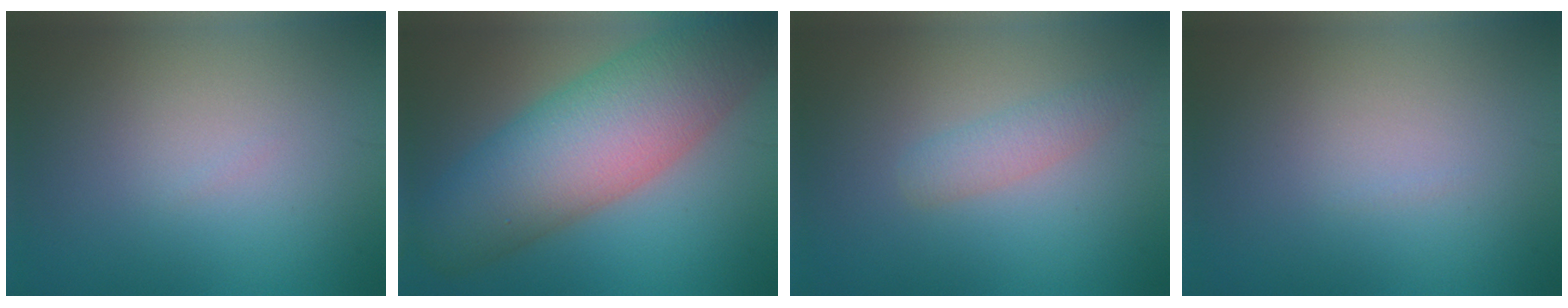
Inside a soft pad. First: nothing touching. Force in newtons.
{"total": 11.6, "press": 11.6, "slide": 0.3}
{"total": 1.9, "press": 1.9, "slide": 0.1}
{"total": 0.0}